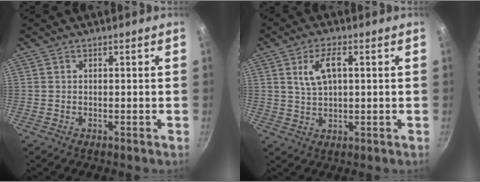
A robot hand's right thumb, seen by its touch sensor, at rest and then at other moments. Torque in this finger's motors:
{"motor_torque": [-0.65, 0.79, 0.44, -0.38, 0.10]}